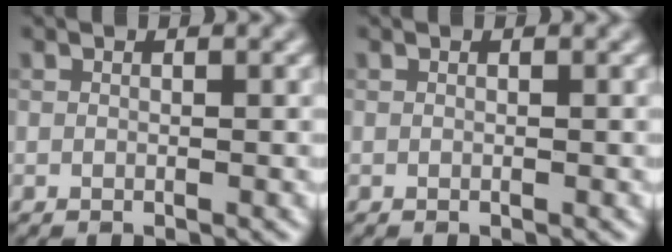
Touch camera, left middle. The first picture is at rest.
{"total": 0.0}